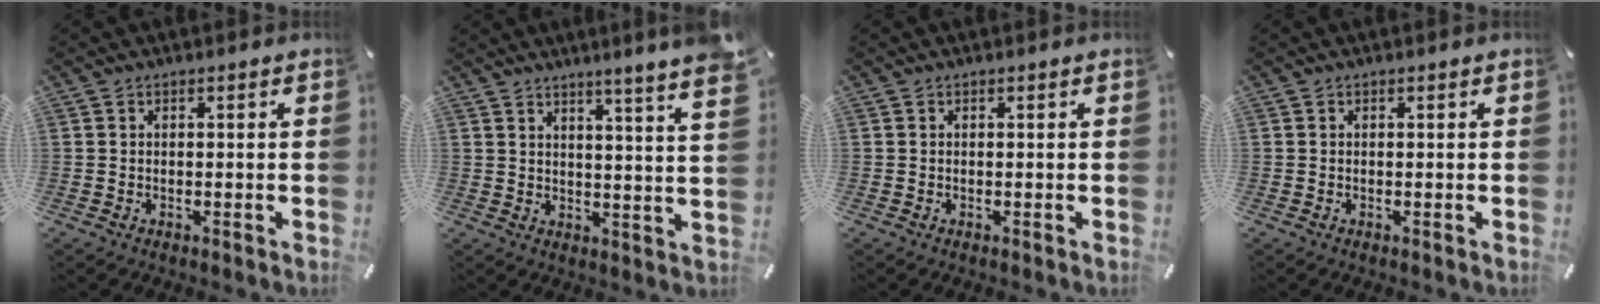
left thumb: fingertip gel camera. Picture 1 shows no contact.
{"total": 6.2, "force": [4.8, -0.9, 3.8], "torque": [-0.065, -0.040, 0.075]}
{"total": 0.0}
{"total": 0.0}